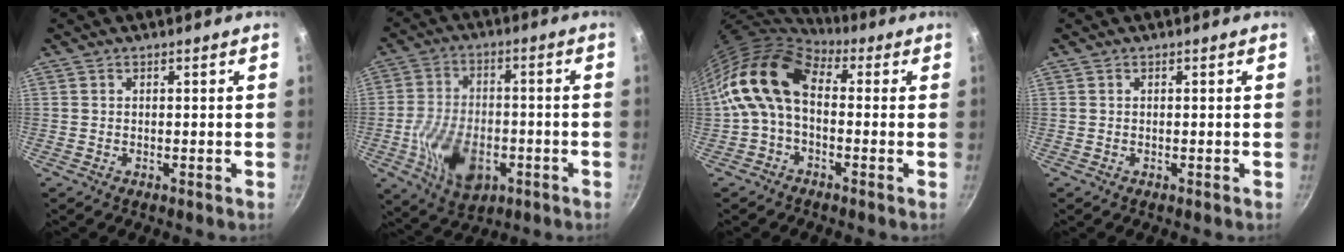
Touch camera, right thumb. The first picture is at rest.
{"total": 13.3, "force": [-4.2, 8.2, 9.6], "torque": [-0.160, 0.021, -0.068]}
{"total": 12.3, "force": [0.2, 7.9, 9.4], "torque": [-0.157, 0.029, -0.015]}
{"total": 0.0}